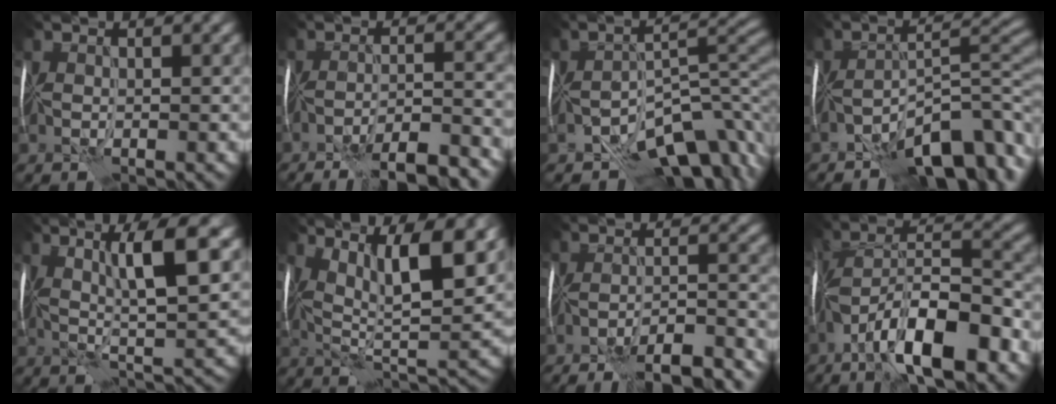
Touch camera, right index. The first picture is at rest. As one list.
[{"total": 8.9, "force": [-7.4, 1.5, 4.7], "torque": [-0.059, -0.002, -0.097]}, {"total": 9.8, "force": [-6.9, 4.1, 5.6], "torque": [-0.051, -0.003, -0.119]}, {"total": 8.2, "force": [-5.5, 2.1, 5.7], "torque": [-0.074, 0.015, -0.105]}, {"total": 7.2, "force": [2.5, 1.0, 6.7], "torque": [-0.109, 0.006, 0.037]}, {"total": 9.9, "force": [4.3, 2.4, 8.6], "torque": [-0.134, 0.007, 0.062]}, {"total": 10.1, "force": [-8.8, 2.0, 4.6], "torque": [-0.052, 0.003, -0.105]}, {"total": 11.2, "force": [-6.4, 3.1, 8.6], "torque": [-0.144, 0.019, -0.115]}]